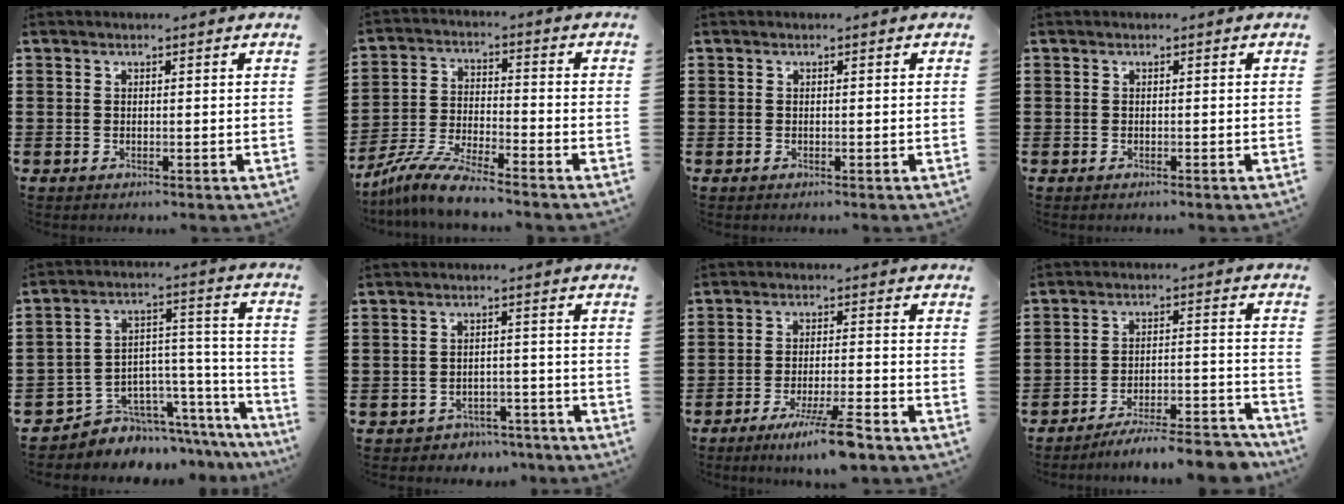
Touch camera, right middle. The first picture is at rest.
{"total": 7.9, "force": [-7.3, 0.3, 3.2], "torque": [-0.078, -0.006, -0.144]}
{"total": 0.0}
{"total": 0.0}
{"total": 5.4, "force": [-4.4, 3.1, -0.2], "torque": [-0.010, -0.006, -0.082]}
{"total": 2.8, "force": [-2.8, 0.6, -0.3], "torque": [-0.006, -0.002, -0.061]}
{"total": 7.2, "force": [-5.2, 0.2, 5.0], "torque": [-0.090, -0.012, -0.090]}
{"total": 6.4, "force": [-6.1, 0.0, 2.1], "torque": [-0.029, -0.003, -0.114]}